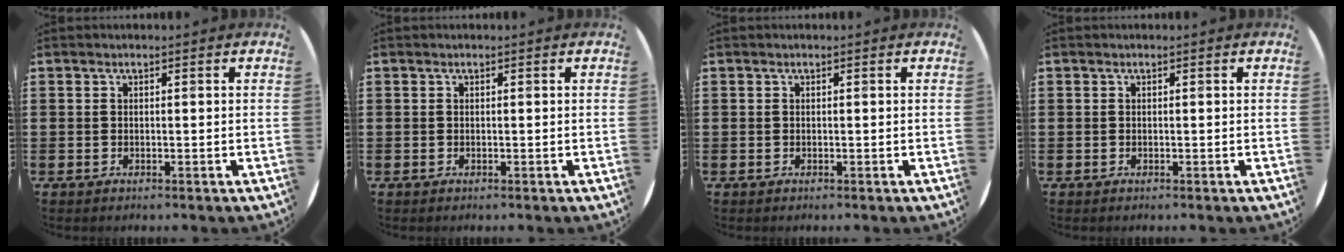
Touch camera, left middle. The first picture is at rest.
{"total": 0.0}
{"total": 0.0}
{"total": 0.0}